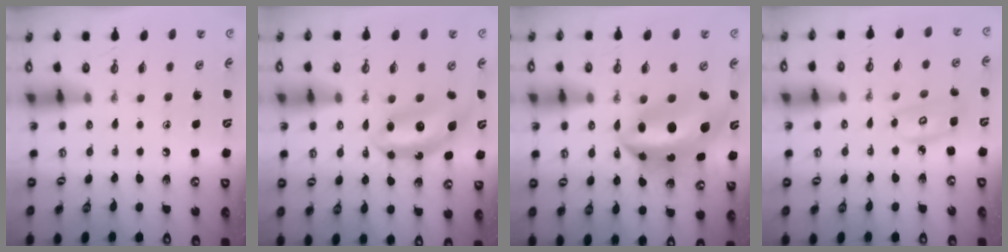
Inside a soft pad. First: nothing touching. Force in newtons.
{"total": 7.3, "press": 7.3, "slide": 0.3}
{"total": 12.0, "press": 11.9, "slide": 1.3}
{"total": 4.4, "press": 4.4, "slide": 0.3}